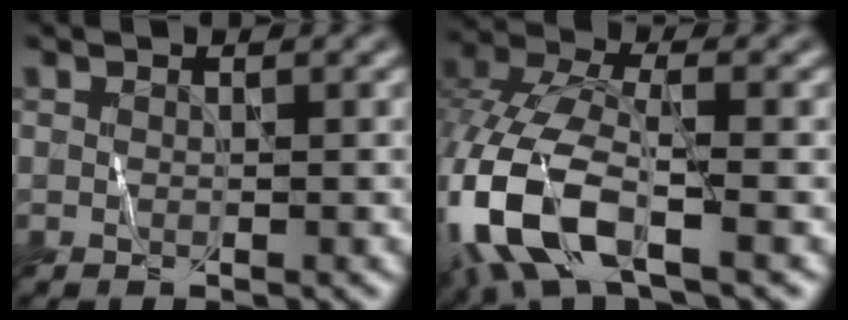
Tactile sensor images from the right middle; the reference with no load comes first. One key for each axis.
{"total": 10.7, "fx": -4.3, "fy": 4.8, "fz": 8.5, "tx": -0.203, "ty": -0.008, "tz": -0.094}